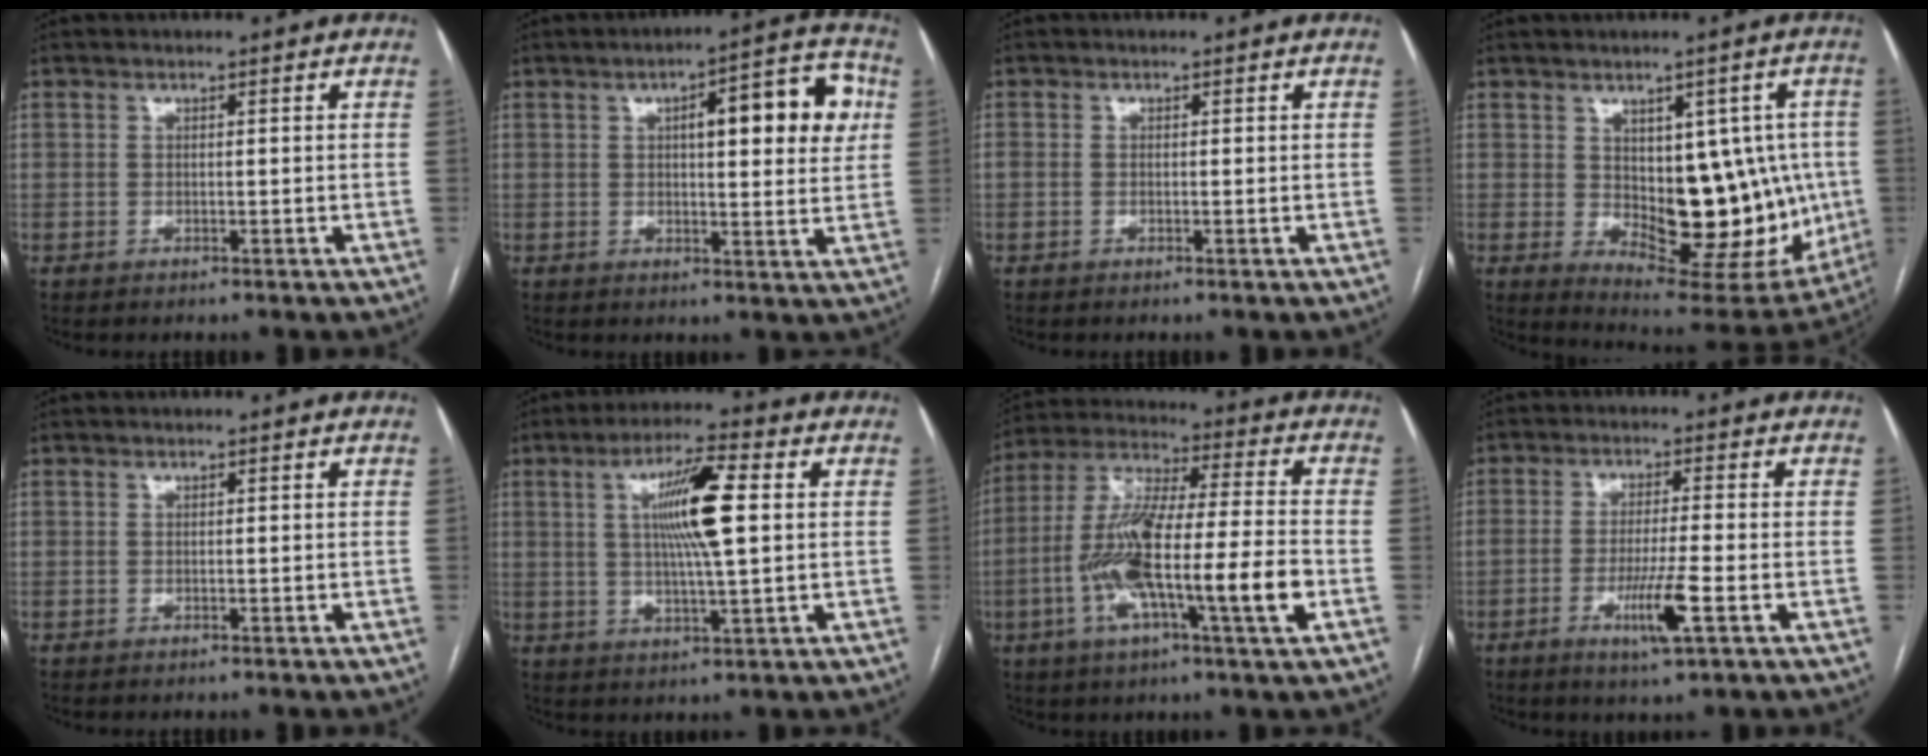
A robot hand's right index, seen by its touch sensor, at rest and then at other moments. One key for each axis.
{"total": 12.2, "fx": 3.2, "fy": 3.2, "fz": 11.3, "tx": -0.143, "ty": 0.026, "tz": 0.036}
{"total": 1.2, "fx": -0.2, "fy": 0.9, "fz": 0.7, "tx": -0.018, "ty": 0.005, "tz": -0.003}
{"total": 17.4, "fx": -0.4, "fy": 8.6, "fz": 15.1, "tx": -0.194, "ty": 0.000, "tz": 0.023}
{"total": 0.0}
{"total": 10.3, "fx": 1.9, "fy": 0.8, "fz": 10.1, "tx": -0.183, "ty": 0.006, "tz": 0.031}
{"total": 18.3, "fx": -4.7, "fy": 1.5, "fz": 17.6, "tx": -0.333, "ty": -0.004, "tz": -0.085}
{"total": 7.0, "fx": -2.6, "fy": -0.1, "fz": 6.4, "tx": -0.120, "ty": -0.015, "tz": -0.046}